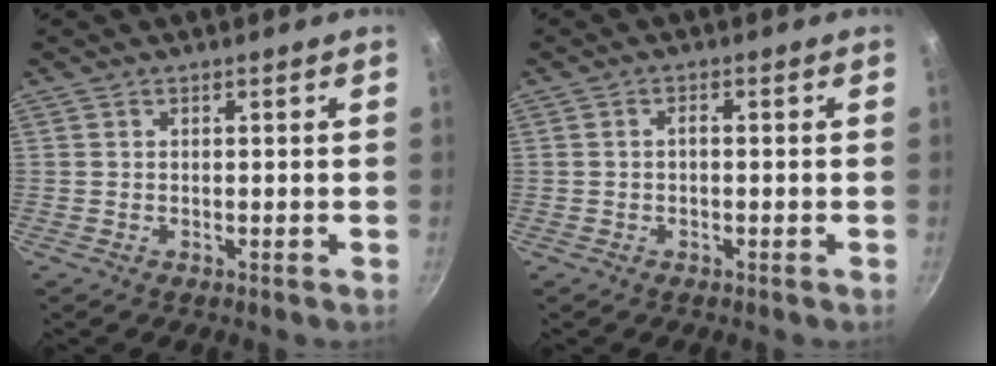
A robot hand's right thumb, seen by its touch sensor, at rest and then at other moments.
{"total": 1.3, "force": [-0.2, 0.7, 1.1], "torque": [-0.019, 0.011, -0.004]}